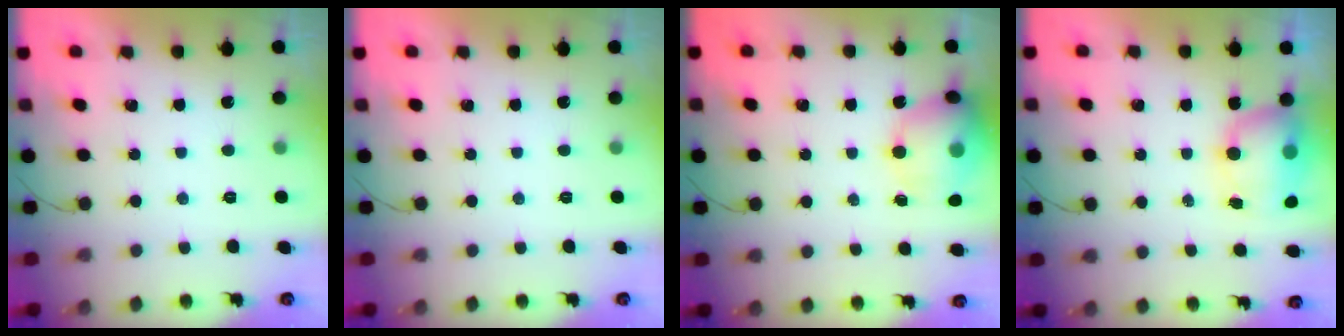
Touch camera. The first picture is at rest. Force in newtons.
{"total": 0.0}
{"total": 16.4, "press": 16.1, "slide": 3.0}
{"total": 10.7, "press": 8.7, "slide": 6.3}